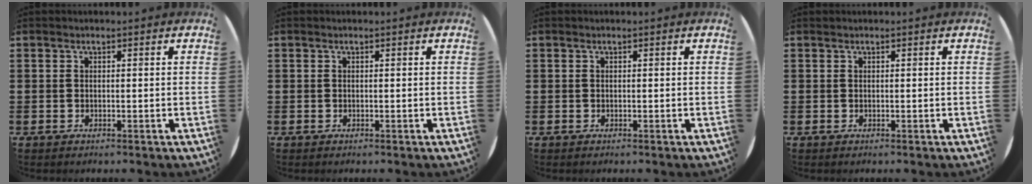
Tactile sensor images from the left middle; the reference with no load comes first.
{"total": 0.0}
{"total": 0.0}
{"total": 0.0}